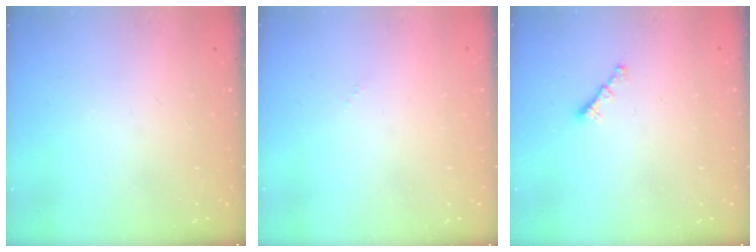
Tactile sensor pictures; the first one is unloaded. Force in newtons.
{"total": 0.0}
{"total": 0.6, "press": 0.5, "slide": 0.4}